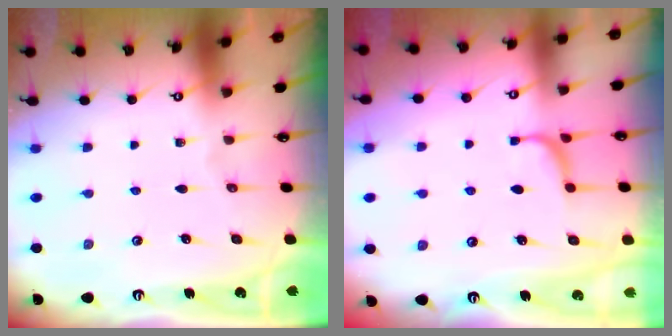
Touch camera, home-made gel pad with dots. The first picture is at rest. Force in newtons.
{"total": 3.9, "press": 3.9, "slide": 0.3}